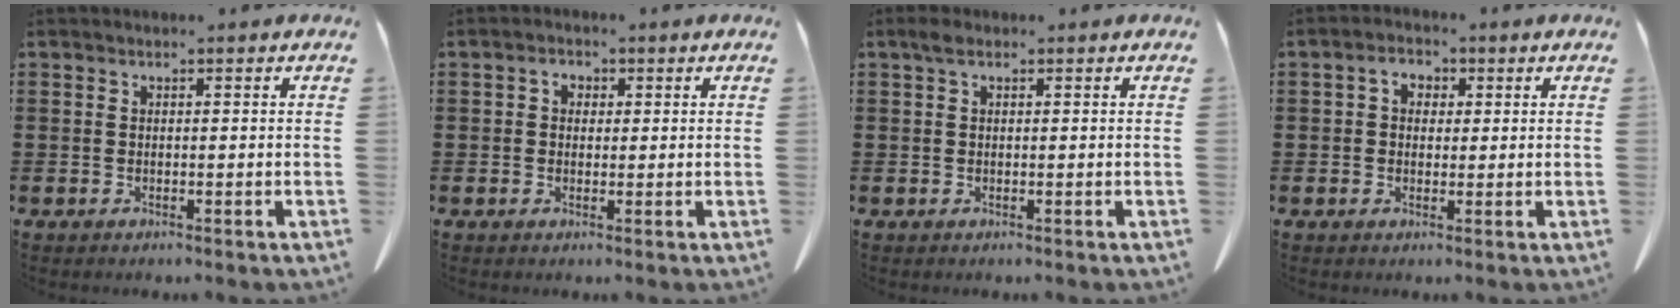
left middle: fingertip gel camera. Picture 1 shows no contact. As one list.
[{"total": 1.3, "force": [0.4, 0.9, 0.8], "torque": [-0.019, 0.007, 0.007]}, {"total": 1.3, "force": [0.5, 0.7, 1.0], "torque": [-0.024, 0.004, 0.009]}, {"total": 2.9, "force": [0.8, 2.1, 1.8], "torque": [-0.043, 0.012, 0.012]}]